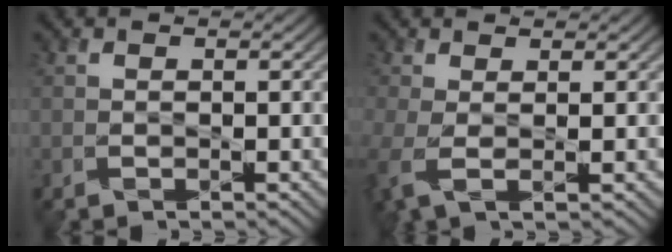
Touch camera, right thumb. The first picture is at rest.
{"total": 3.5, "force": [-0.3, 1.2, 3.3], "torque": [-0.087, -0.005, -0.009]}